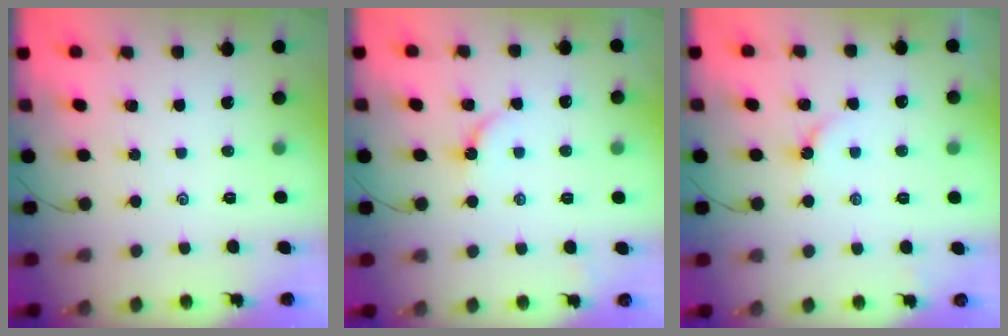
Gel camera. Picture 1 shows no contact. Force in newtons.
{"total": 4.0, "press": 3.9, "slide": 0.4}
{"total": 3.2, "press": 3.2, "slide": 0.5}